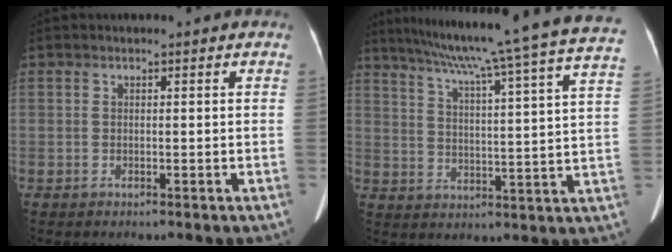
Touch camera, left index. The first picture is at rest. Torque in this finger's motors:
{"motor_torque": [0.38, -1.23, 0.05, 0.10]}